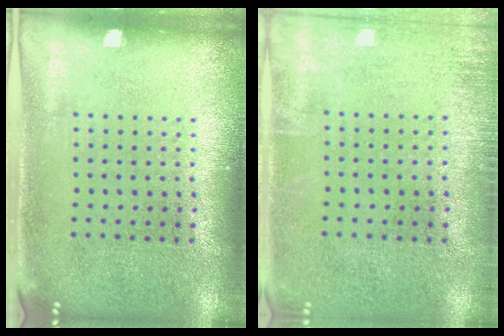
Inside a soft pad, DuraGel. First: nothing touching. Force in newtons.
{"total": 1.4, "press": 1.4, "slide": 0.2}